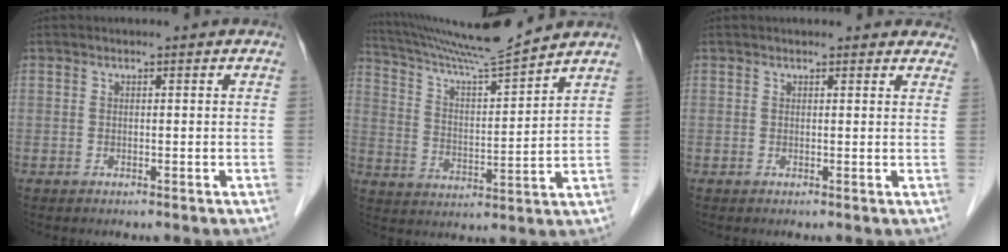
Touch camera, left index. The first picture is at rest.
{"total": 13.2, "force": [12.3, -1.9, 4.3], "torque": [-0.085, -0.015, 0.212]}
{"total": 7.1, "force": [6.4, 2.2, 2.2], "torque": [-0.006, 0.012, 0.058]}